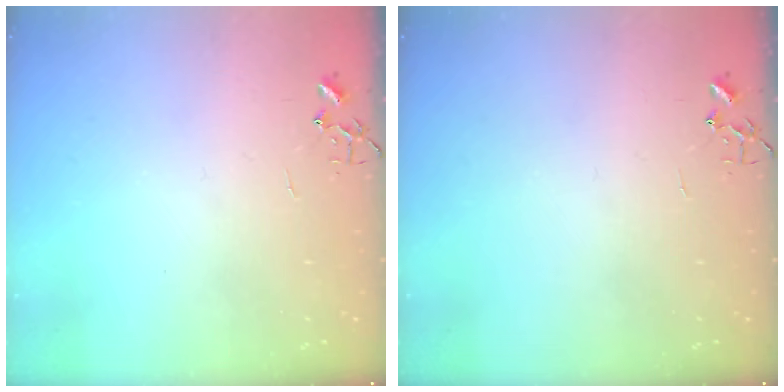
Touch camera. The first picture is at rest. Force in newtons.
{"total": 0.0}